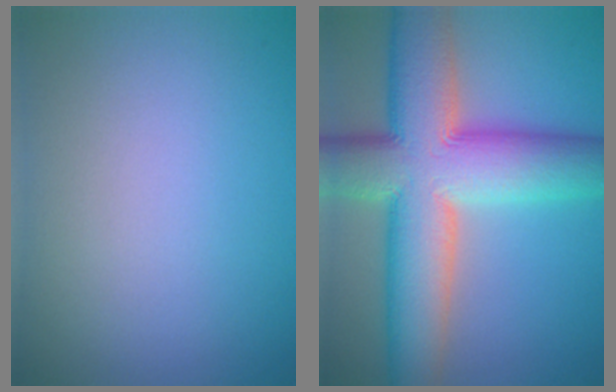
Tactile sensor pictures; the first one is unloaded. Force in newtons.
{"total": 13.7, "press": 13.7, "slide": 0.6}